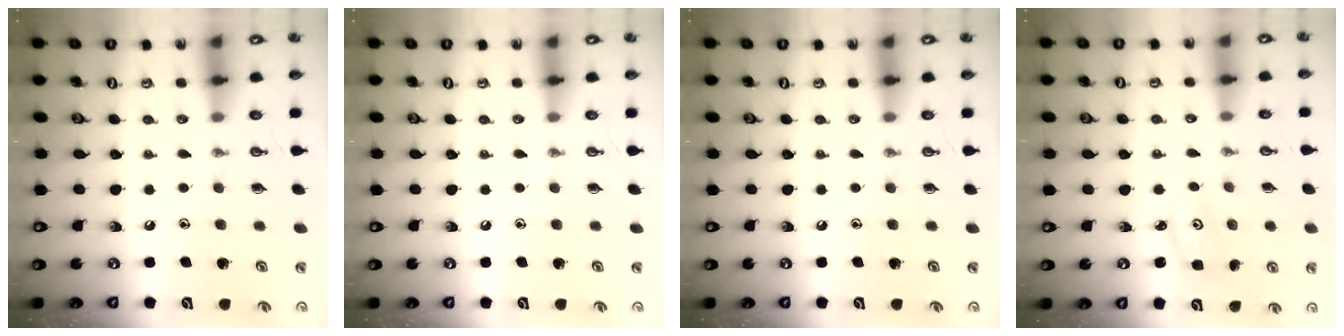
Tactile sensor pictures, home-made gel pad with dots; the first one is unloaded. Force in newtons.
{"total": 0.0}
{"total": 0.0}
{"total": 2.9, "press": 2.9, "slide": 0.2}